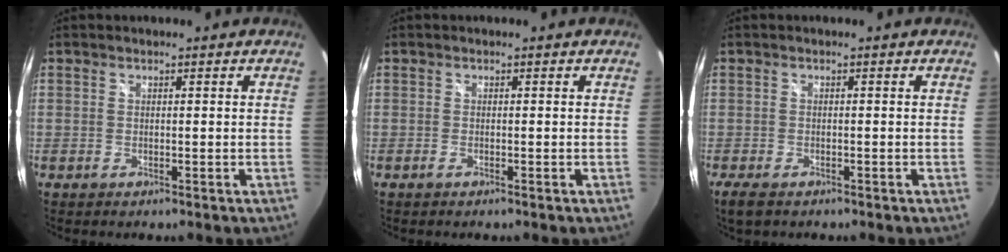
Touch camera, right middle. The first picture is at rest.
{"total": 0.9, "force": [-0.6, -0.1, 0.6], "torque": [-0.011, -0.002, -0.013]}
{"total": 3.7, "force": [-2.6, 1.6, 2.1], "torque": [-0.047, -0.013, -0.044]}